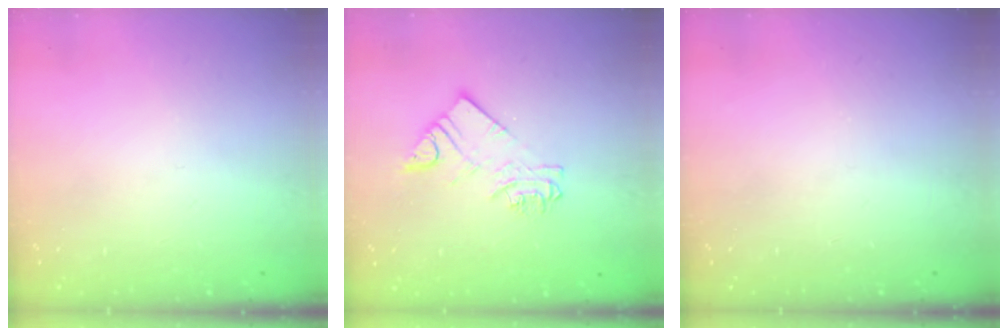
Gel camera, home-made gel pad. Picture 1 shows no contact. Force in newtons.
{"total": 6.1, "press": 6.1, "slide": 0.3}
{"total": 0.0}